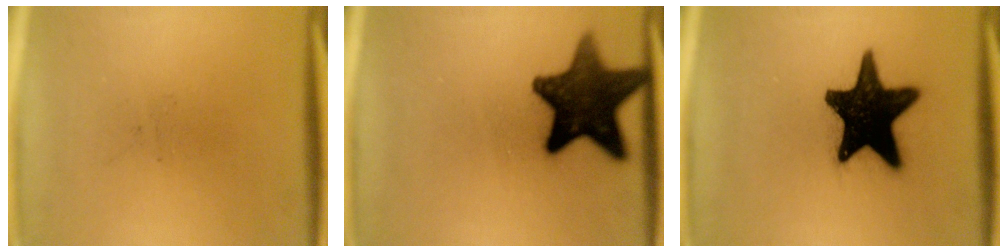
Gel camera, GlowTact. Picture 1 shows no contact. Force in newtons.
{"total": 14.8}
{"total": 19.1}